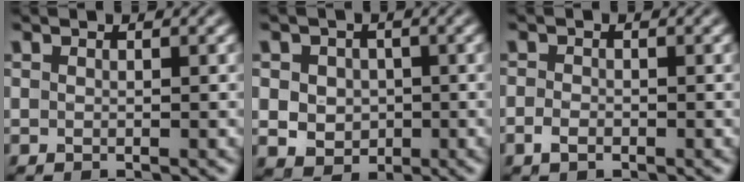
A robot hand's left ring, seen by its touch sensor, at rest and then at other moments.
{"total": 4.2, "force": [0.1, 3.6, 2.0], "torque": [-0.031, 0.010, -0.010]}
{"total": 1.3, "force": [-0.7, 0.8, 0.8], "torque": [-0.016, -0.001, -0.015]}